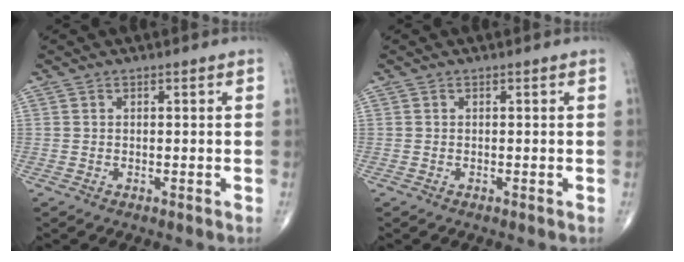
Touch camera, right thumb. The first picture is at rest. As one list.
[{"total": 0.0}]